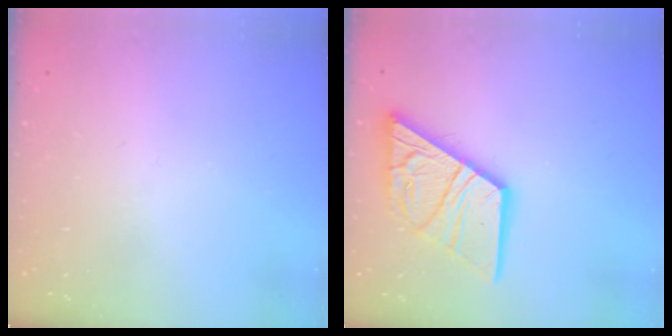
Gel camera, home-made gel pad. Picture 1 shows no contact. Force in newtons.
{"total": 17.9, "press": 17.8, "slide": 1.8}